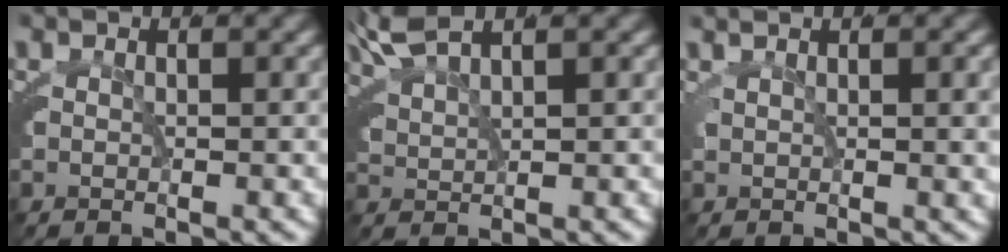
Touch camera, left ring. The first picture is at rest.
{"total": 4.0, "force": [3.1, 1.3, 2.1], "torque": [-0.060, 0.001, 0.059]}
{"total": 2.3, "force": [1.6, 0.4, 1.5], "torque": [-0.011, 0.006, 0.023]}